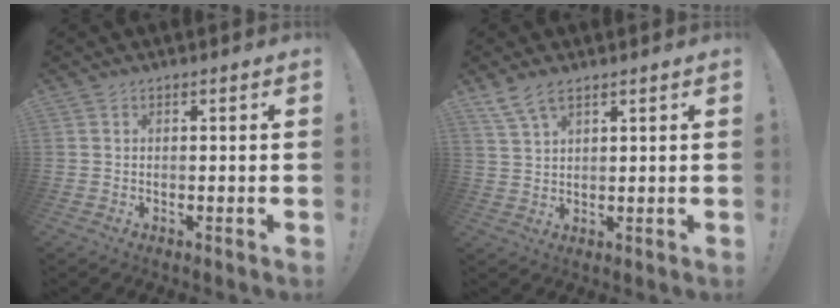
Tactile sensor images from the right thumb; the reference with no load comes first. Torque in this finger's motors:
{"motor_torque": [-0.02, 0.02, 0.09, -0.06, 0.00]}